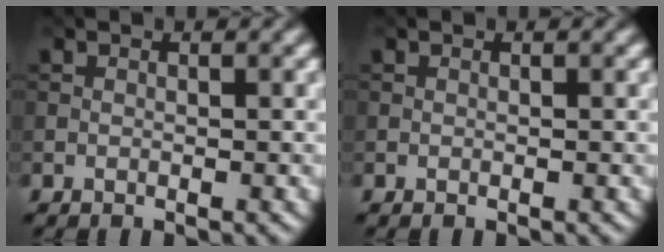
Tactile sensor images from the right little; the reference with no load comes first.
{"total": 0.0}